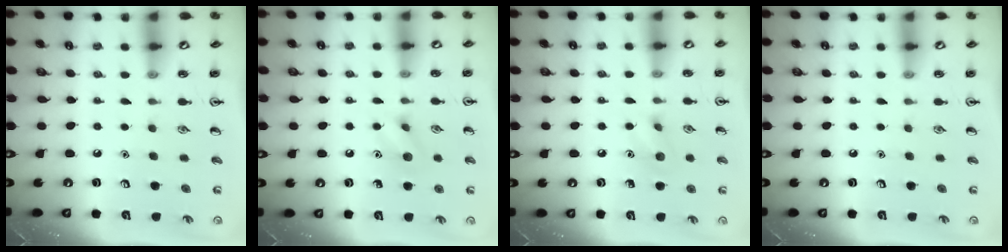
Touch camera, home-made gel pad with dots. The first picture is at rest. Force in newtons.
{"total": 7.0, "press": 7.0, "slide": 0.8}
{"total": 7.3, "press": 7.0, "slide": 2.0}
{"total": 0.0}